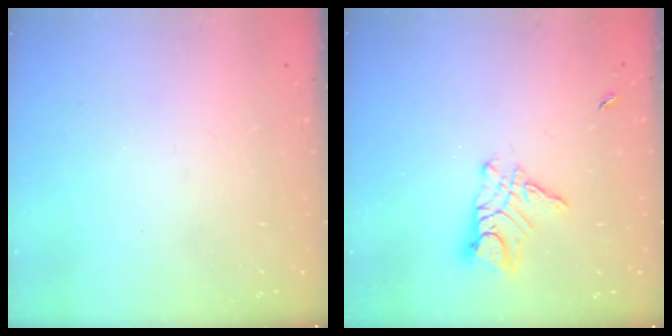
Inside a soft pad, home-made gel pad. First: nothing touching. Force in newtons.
{"total": 9.4, "press": 9.4, "slide": 0.9}